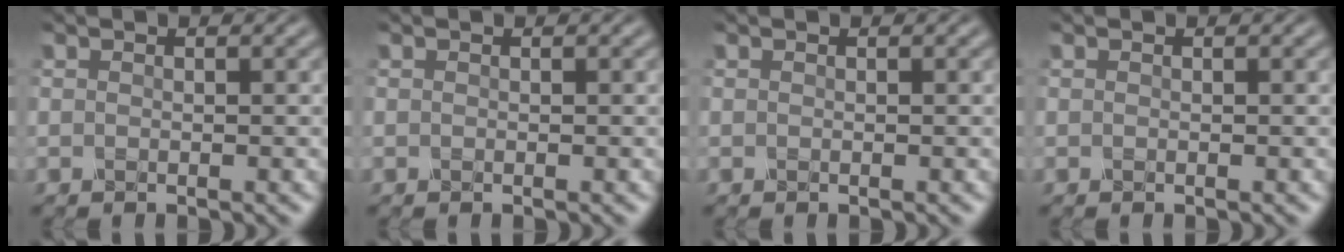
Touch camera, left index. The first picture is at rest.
{"total": 0.0}
{"total": 0.0}
{"total": 0.0}